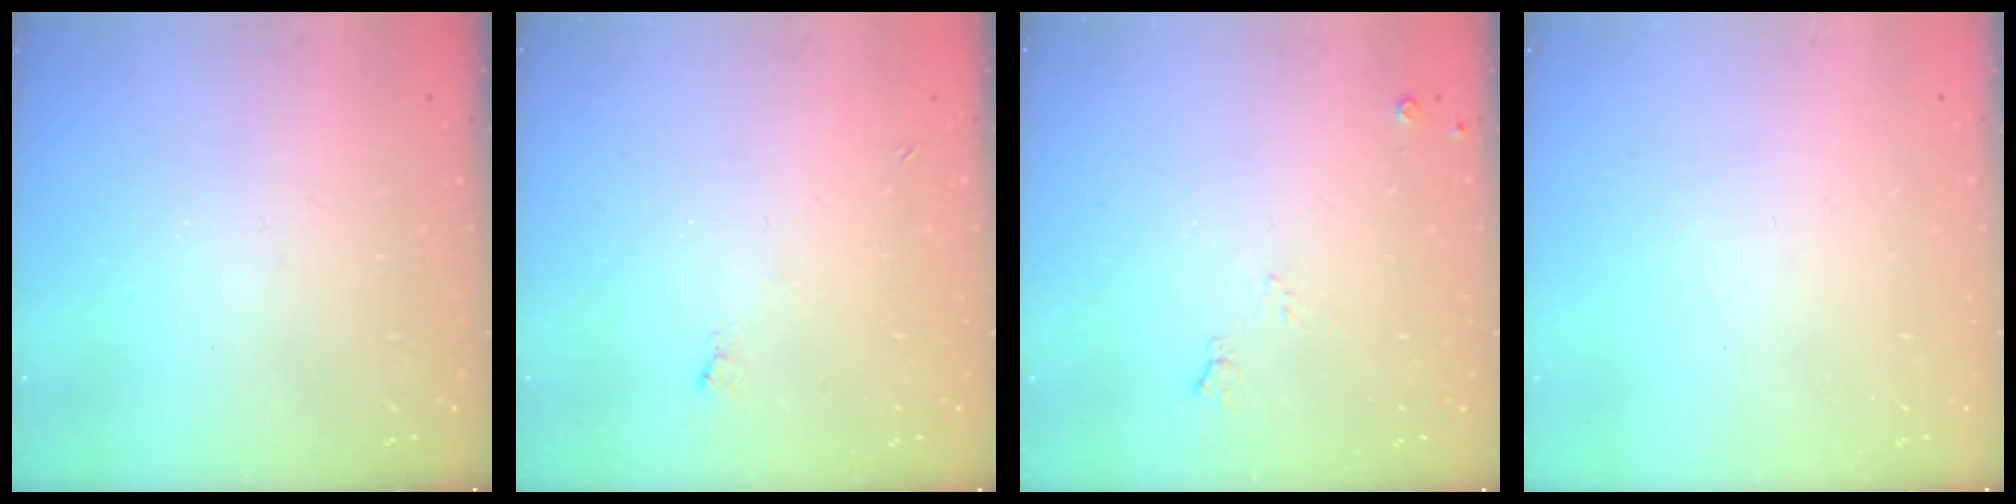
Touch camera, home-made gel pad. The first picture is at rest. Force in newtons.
{"total": 2.5, "press": 2.4, "slide": 0.6}
{"total": 5.0, "press": 5.0, "slide": 0.7}
{"total": 0.0}